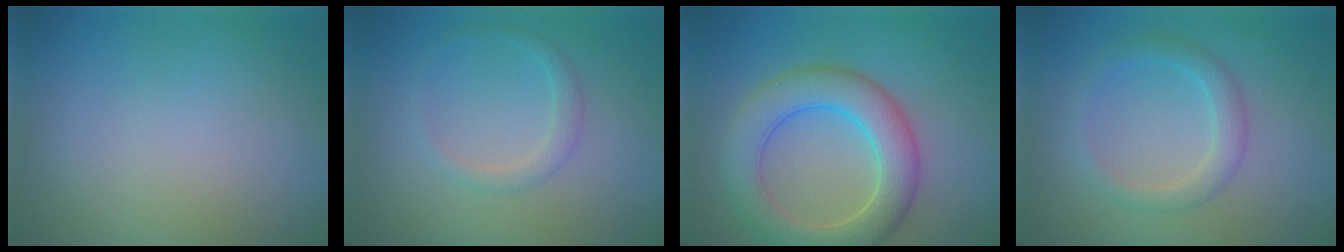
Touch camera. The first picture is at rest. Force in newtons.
{"total": 1.6, "press": 1.6, "slide": 0.1}
{"total": 6.5, "press": 6.5, "slide": 0.3}
{"total": 2.5, "press": 2.4, "slide": 0.2}